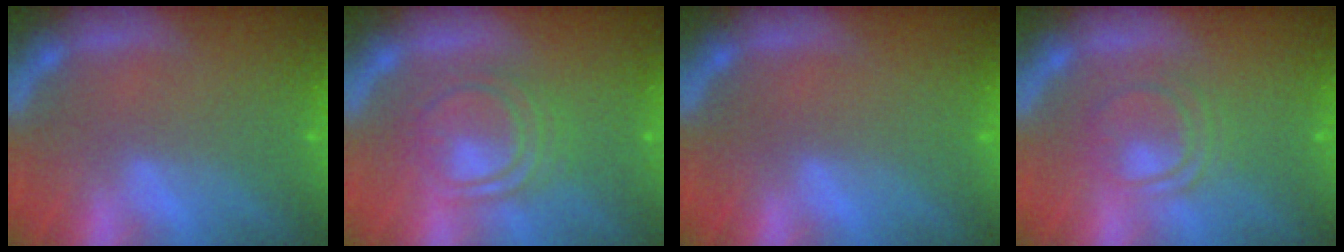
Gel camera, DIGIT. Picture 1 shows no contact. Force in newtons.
{"total": 6.5}
{"total": 0.0}
{"total": 4.5}